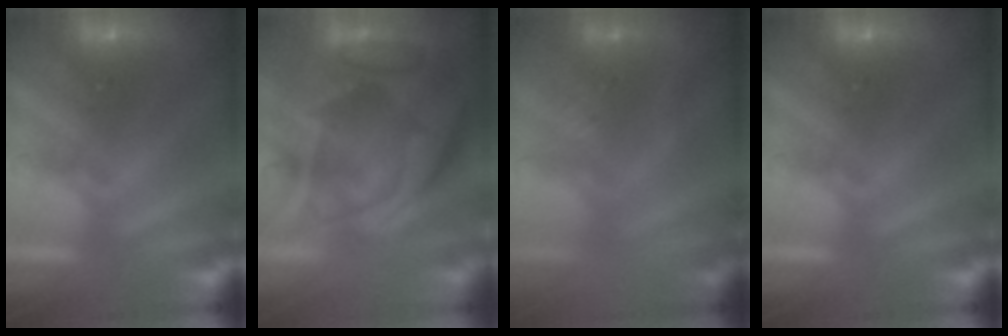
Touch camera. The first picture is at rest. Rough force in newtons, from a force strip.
{"total": 9.3}
{"total": 2.5}
{"total": 0.0}